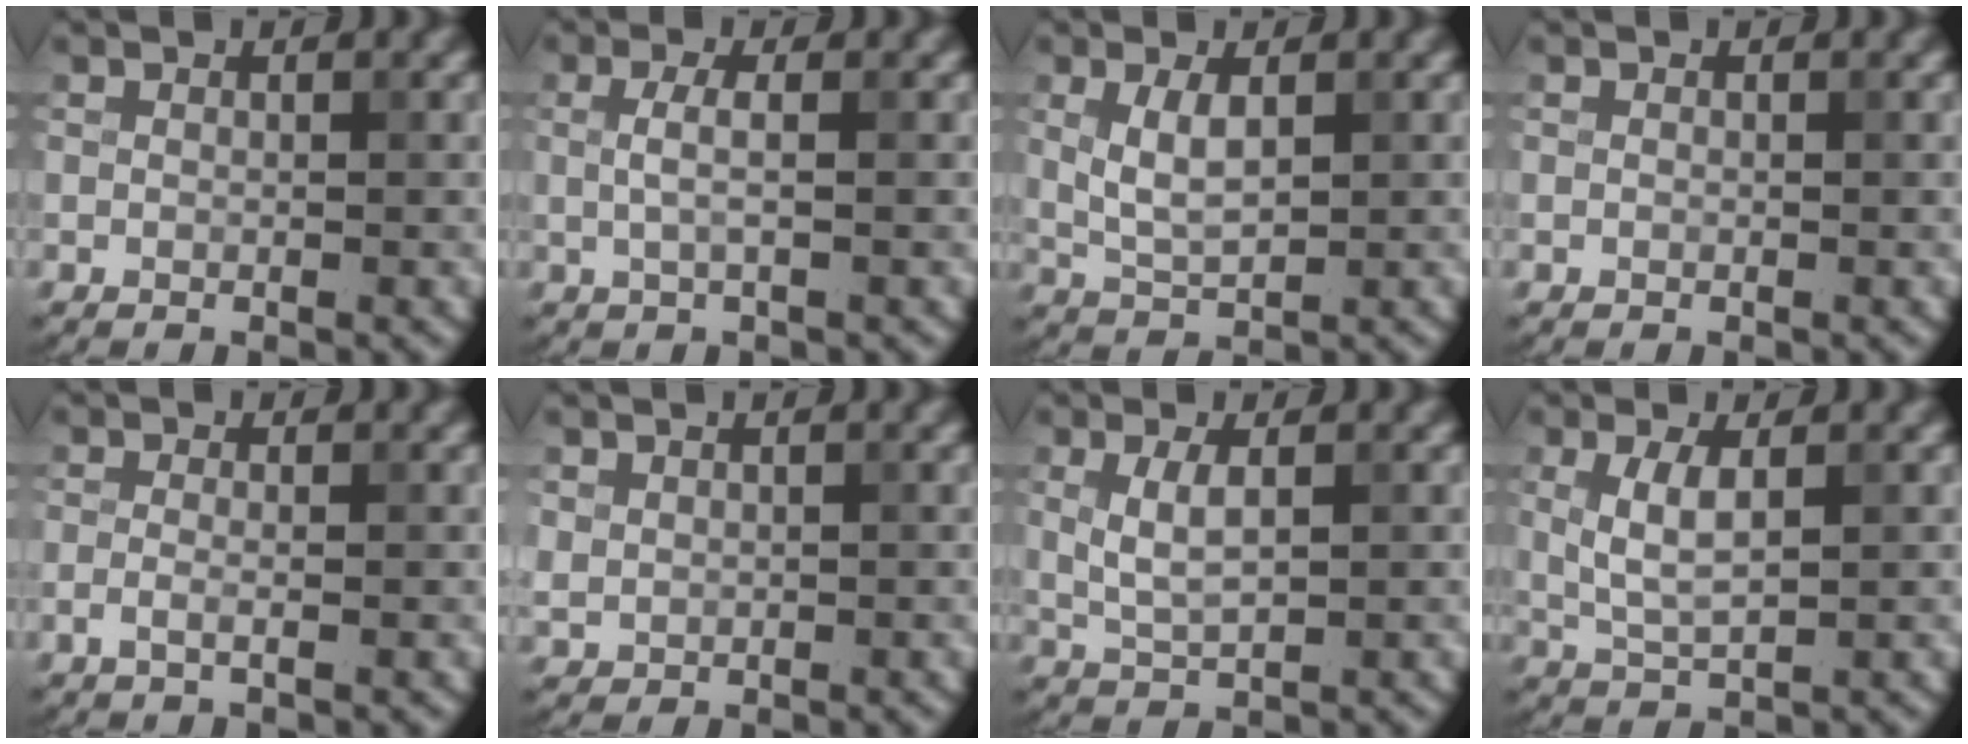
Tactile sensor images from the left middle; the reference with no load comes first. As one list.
[{"total": 1.8, "force": [0.1, 0.4, 1.7], "torque": [-0.036, 0.001, 0.002]}, {"total": 2.9, "force": [0.7, 1.3, 2.5], "torque": [-0.056, -0.001, 0.017]}, {"total": 0.0}, {"total": 1.2, "force": [-0.4, 0.4, 1.1], "torque": [-0.022, -0.004, -0.013]}, {"total": 1.0, "force": [0.4, 0.9, 0.3], "torque": [-0.004, -0.004, 0.013]}, {"total": 2.6, "force": [0.5, 0.9, 2.3], "torque": [-0.053, 0.000, 0.013]}, {"total": 3.0, "force": [0.6, 1.1, 2.8], "torque": [-0.063, 0.000, 0.014]}]